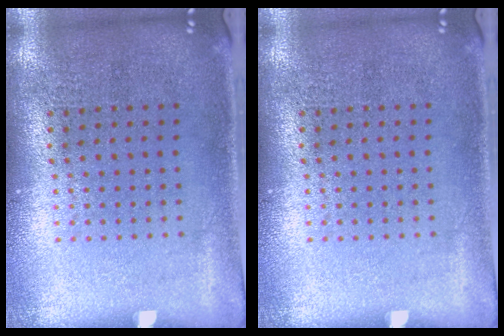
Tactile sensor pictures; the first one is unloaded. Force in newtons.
{"total": 0.0}